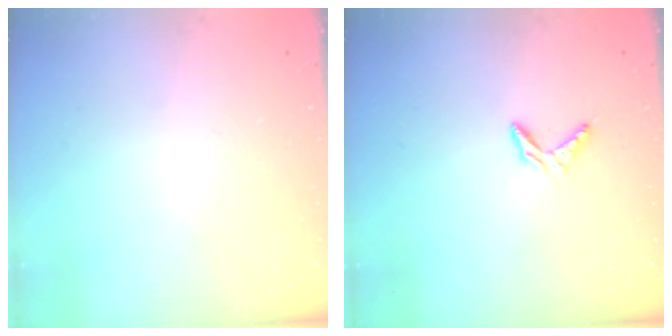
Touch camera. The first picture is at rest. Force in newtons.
{"total": 4.0, "press": 4.0, "slide": 0.3}